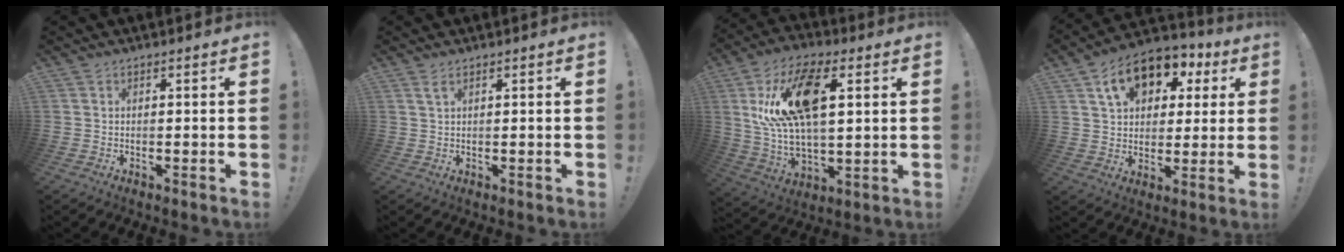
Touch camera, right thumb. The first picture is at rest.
{"total": 2.4, "force": [1.4, 0.8, 1.8], "torque": [-0.030, -0.002, 0.024]}
{"total": 20.0, "force": [6.2, 10.4, 15.9], "torque": [-0.282, -0.008, 0.104]}
{"total": 14.5, "force": [6.6, 10.1, 8.0], "torque": [-0.116, -0.023, 0.122]}